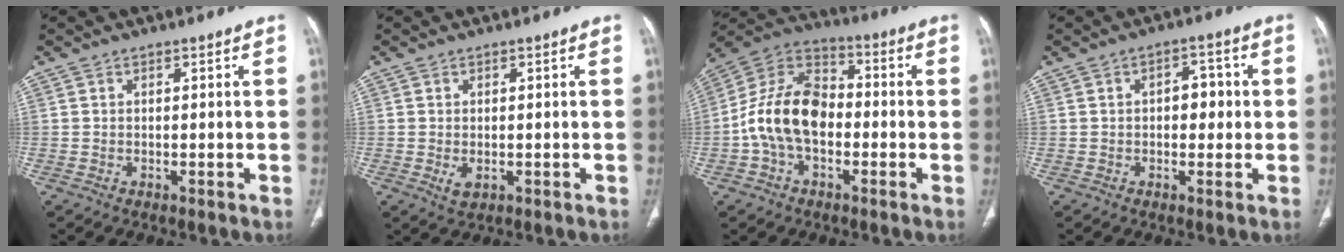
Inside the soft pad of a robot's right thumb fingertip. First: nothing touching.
{"total": 2.4, "force": [-0.5, 1.5, 1.8], "torque": [-0.033, -0.004, -0.004]}
{"total": 14.3, "force": [-2.0, 9.7, 10.4], "torque": [-0.181, 0.041, -0.046]}
{"total": 4.9, "force": [0.2, 3.2, 3.8], "torque": [-0.032, 0.012, 0.000]}